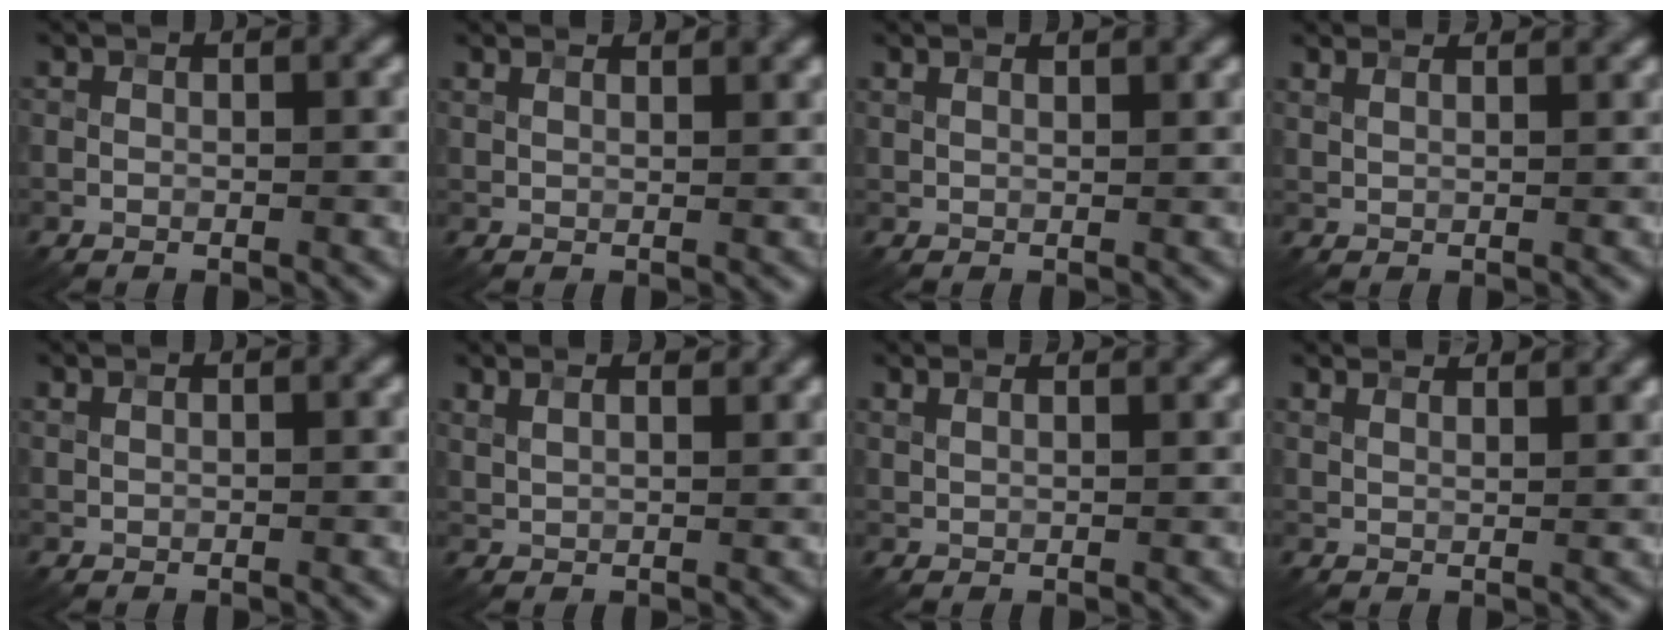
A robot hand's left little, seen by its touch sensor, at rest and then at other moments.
{"total": 4.2, "force": [3.3, 1.5, 2.1], "torque": [-0.023, 0.022, 0.030]}
{"total": 2.4, "force": [1.9, 0.8, 1.2], "torque": [-0.018, 0.006, 0.013]}
{"total": 6.3, "force": [5.1, 2.4, 2.9], "torque": [-0.055, 0.033, 0.074]}
{"total": 0.7, "force": [0.7, 0.2, 0.2], "torque": [-0.007, 0.000, 0.011]}
{"total": 4.5, "force": [3.5, 1.7, 2.3], "torque": [-0.035, 0.023, 0.039]}
{"total": 5.4, "force": [4.3, 2.1, 2.6], "torque": [-0.038, 0.033, 0.054]}
{"total": 7.3, "force": [6.1, 2.3, 3.4], "torque": [-0.055, 0.024, 0.084]}